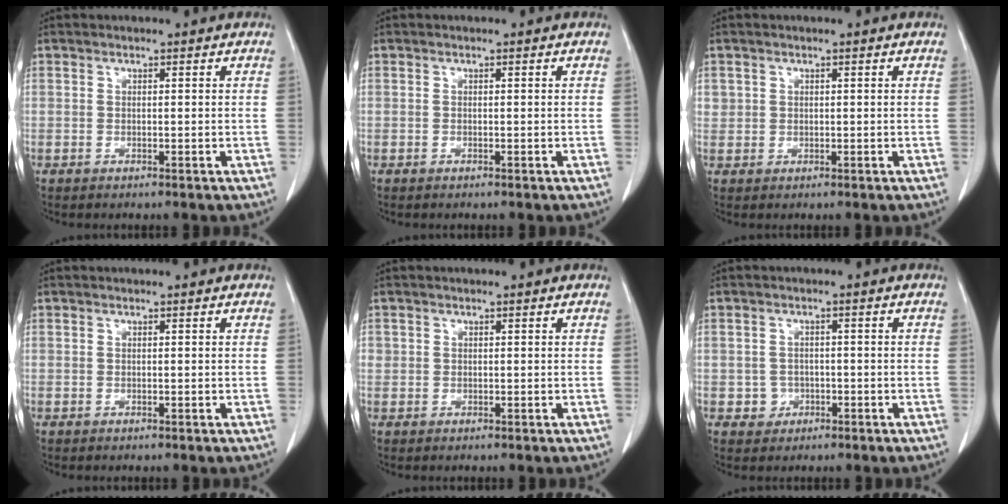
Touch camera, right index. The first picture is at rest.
{"total": 0.0}
{"total": 1.6, "force": [0.6, 1.5, 0.2], "torque": [0.012, 0.006, 0.008]}
{"total": 0.0}
{"total": 0.9, "force": [0.2, 0.9, 0.1], "torque": [0.008, 0.005, 0.002]}
{"total": 2.4, "force": [-0.8, 2.3, 0.2], "torque": [0.004, 0.011, -0.008]}